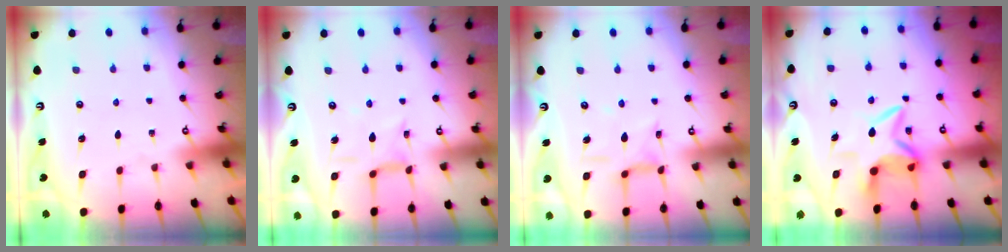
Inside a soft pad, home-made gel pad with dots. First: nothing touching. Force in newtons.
{"total": 6.0, "press": 6.0, "slide": 0.4}
{"total": 8.6, "press": 8.5, "slide": 0.5}
{"total": 7.8, "press": 7.8, "slide": 0.7}